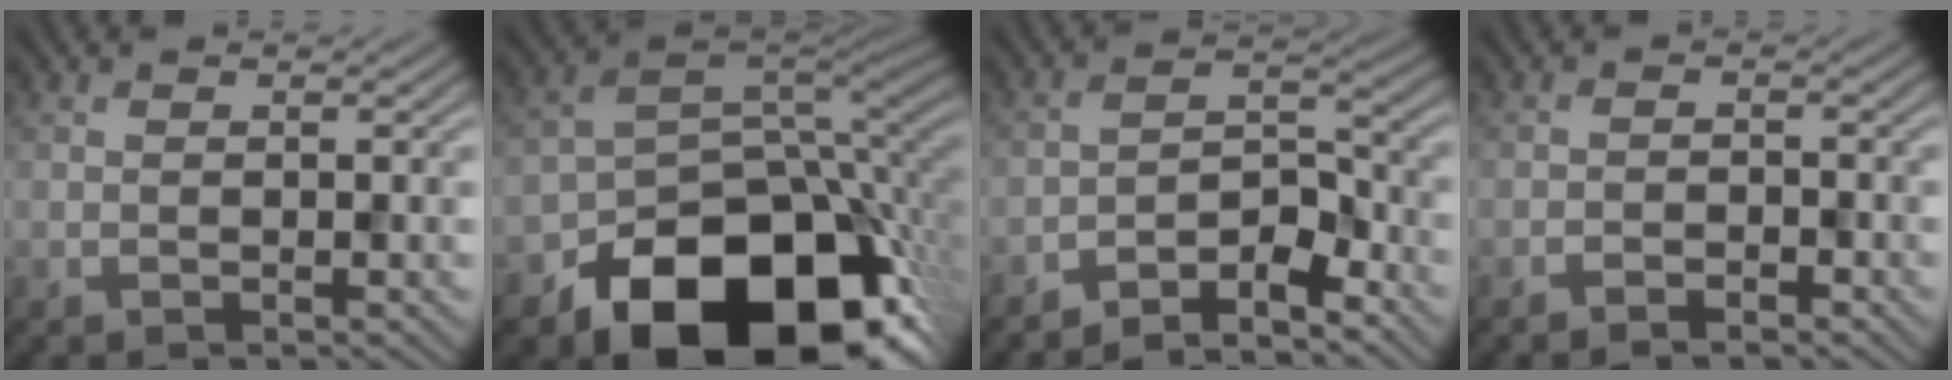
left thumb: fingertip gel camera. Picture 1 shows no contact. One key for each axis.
{"total": 19.8, "fx": -11.0, "fy": 12.1, "fz": 11.2, "tx": -0.190, "ty": -0.066, "tz": -0.152}
{"total": 5.7, "fx": -4.9, "fy": 1.6, "fz": 2.5, "tx": -0.038, "ty": 0.014, "tz": -0.098}
{"total": 1.6, "fx": -1.4, "fy": 0.5, "fz": 0.5, "tx": -0.008, "ty": 0.001, "tz": -0.026}